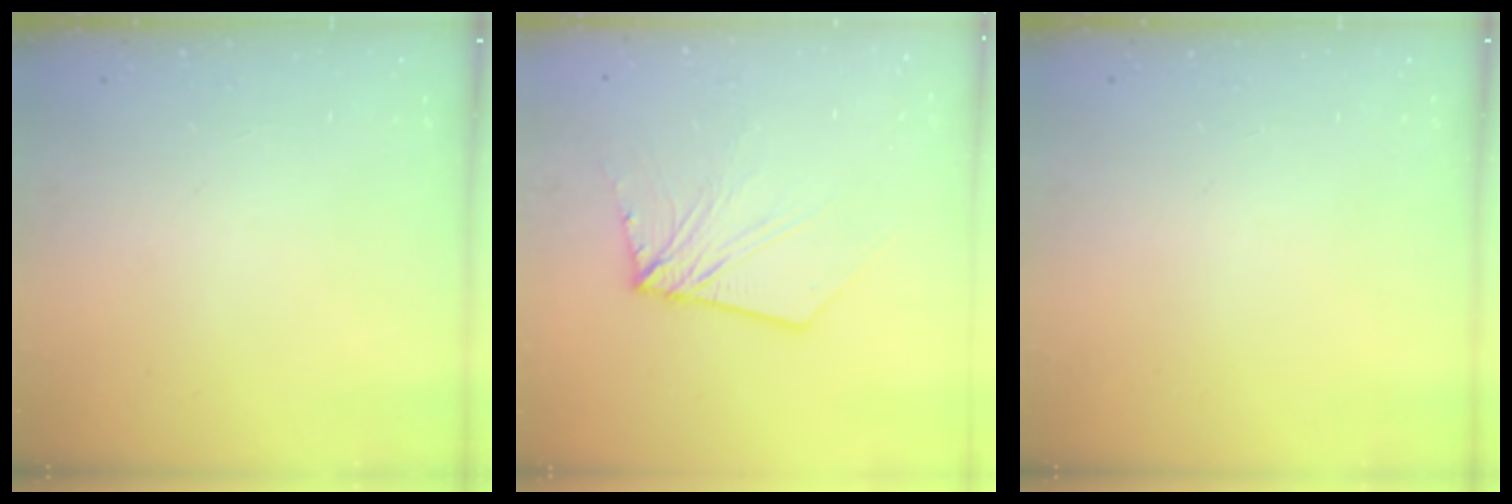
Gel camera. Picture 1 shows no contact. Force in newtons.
{"total": 8.6, "press": 8.5, "slide": 1.0}
{"total": 0.0}